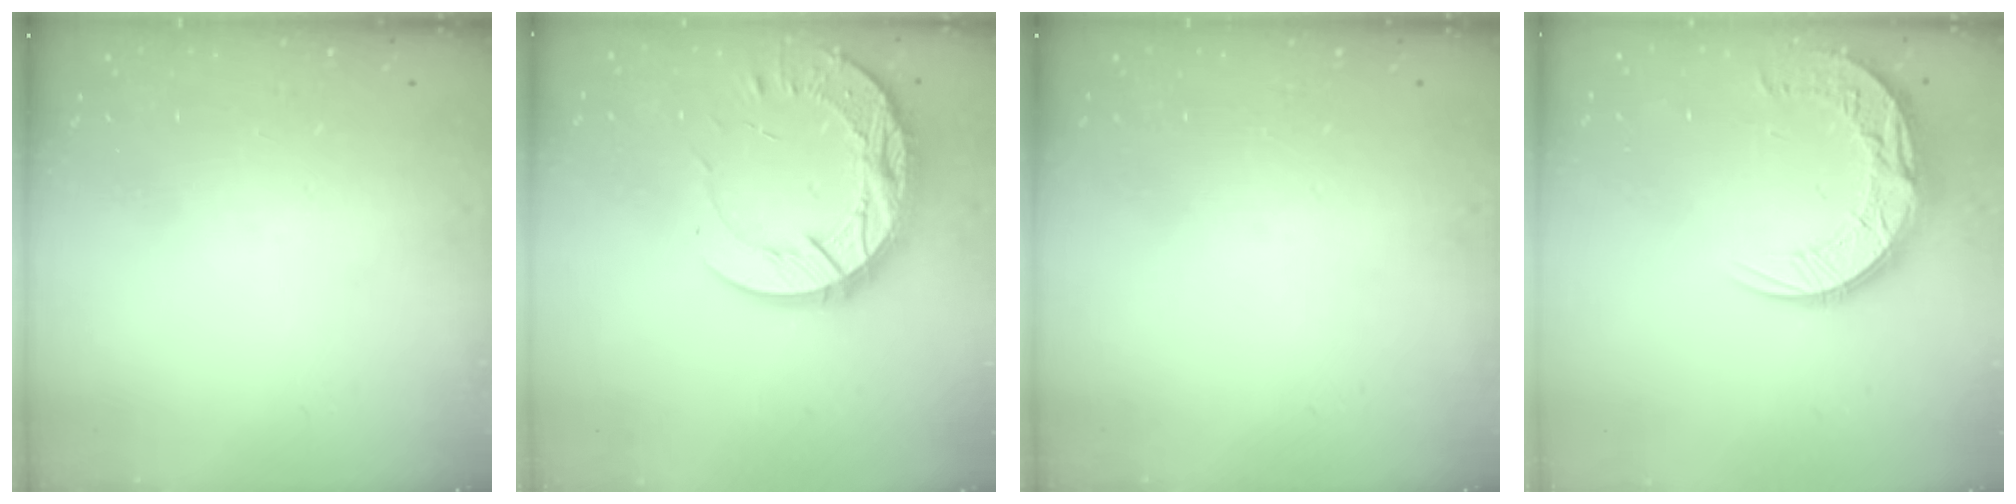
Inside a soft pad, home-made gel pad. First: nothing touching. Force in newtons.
{"total": 18.0, "press": 17.9, "slide": 1.6}
{"total": 0.0}
{"total": 13.2, "press": 13.2, "slide": 1.2}